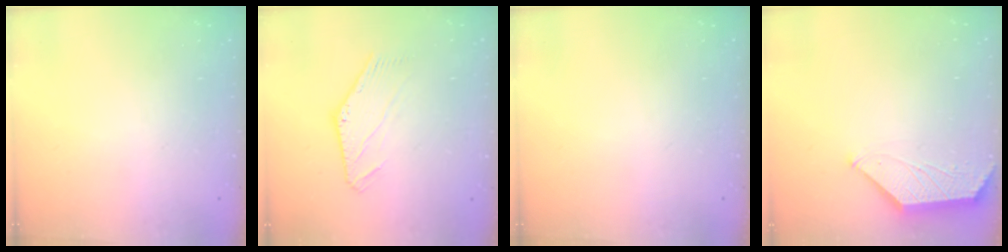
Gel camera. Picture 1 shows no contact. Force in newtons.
{"total": 0.0}
{"total": 0.0}
{"total": 1.6, "press": 1.5, "slide": 0.4}